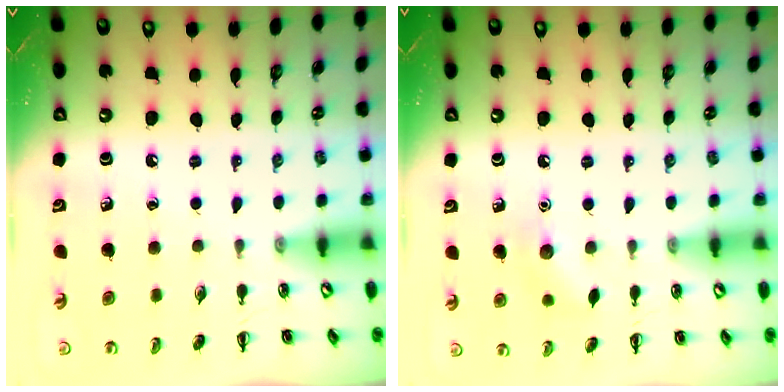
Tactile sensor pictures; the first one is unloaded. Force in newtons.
{"total": 7.2, "press": 7.0, "slide": 1.5}